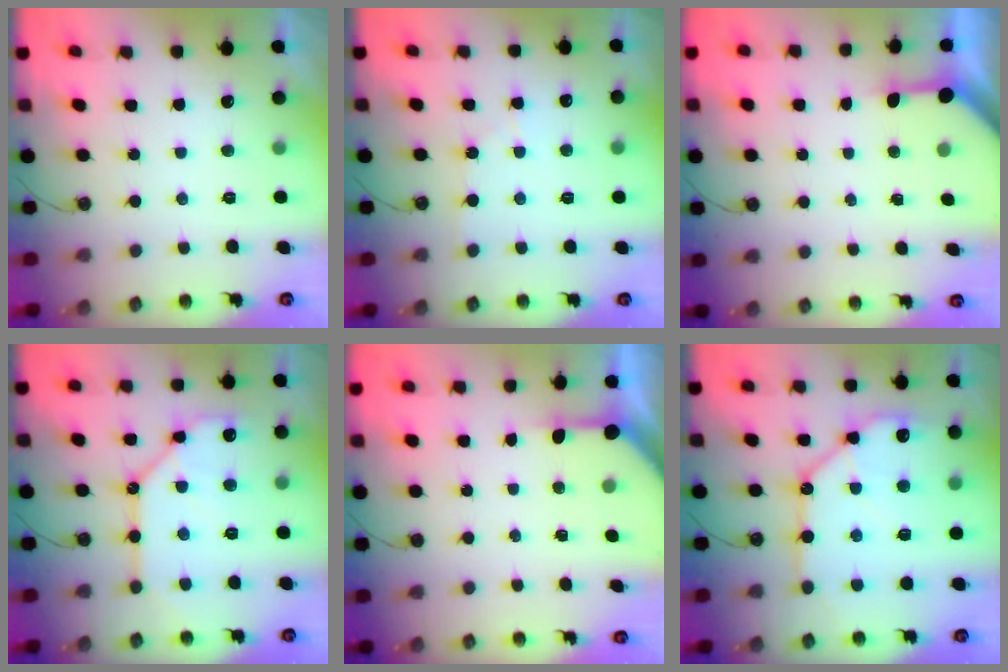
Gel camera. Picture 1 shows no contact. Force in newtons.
{"total": 4.6, "press": 4.6, "slide": 0.7}
{"total": 3.5, "press": 3.5, "slide": 0.3}
{"total": 12.4, "press": 12.3, "slide": 1.5}
{"total": 5.1, "press": 5.1, "slide": 0.4}
{"total": 15.6, "press": 15.5, "slide": 1.8}